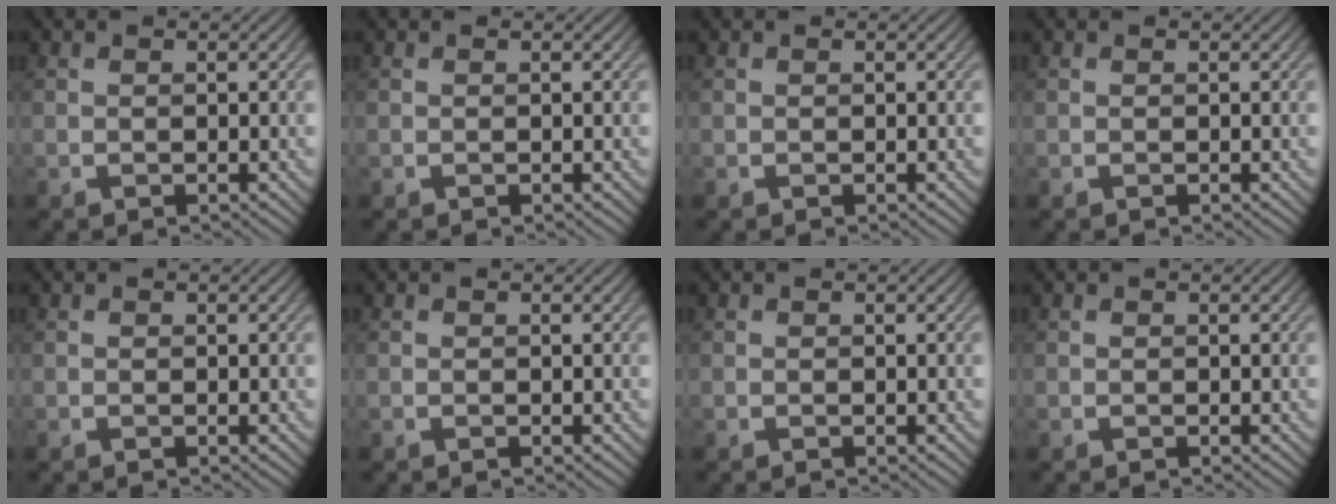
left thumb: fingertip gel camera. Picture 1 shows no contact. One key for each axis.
{"total": 0.0}
{"total": 0.0}
{"total": 0.0}
{"total": 0.0}
{"total": 0.0}
{"total": 0.0}
{"total": 0.0}